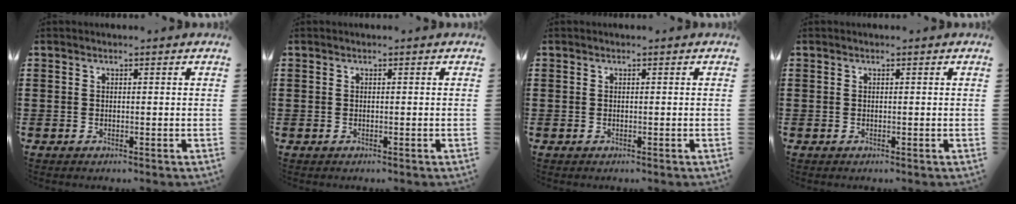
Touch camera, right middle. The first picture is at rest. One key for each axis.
{"total": 0.0}
{"total": 0.0}
{"total": 0.0}